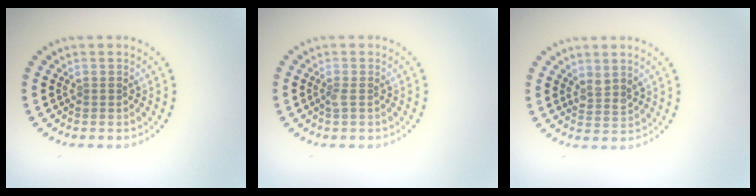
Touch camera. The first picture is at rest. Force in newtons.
{"total": 0.6, "press": 0.6, "slide": 0.3}
{"total": 1.5, "press": 1.2, "slide": 0.9}